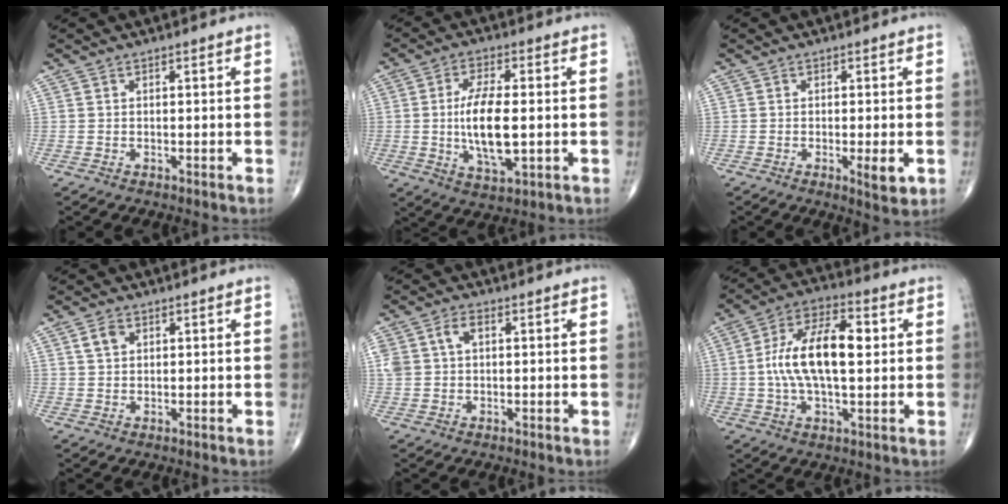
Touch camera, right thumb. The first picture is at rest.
{"total": 11.2, "force": [-0.6, 4.3, 10.3], "torque": [-0.192, -0.008, -0.008]}
{"total": 4.2, "force": [-1.0, 0.9, 4.0], "torque": [-0.058, -0.011, -0.016]}
{"total": 2.7, "force": [1.1, 1.8, 1.6], "torque": [-0.025, 0.001, 0.021]}
{"total": 5.7, "force": [1.4, 3.8, 4.0], "torque": [-0.094, 0.019, 0.032]}
{"total": 15.0, "force": [1.3, 6.8, 13.3], "torque": [-0.240, 0.020, 0.018]}